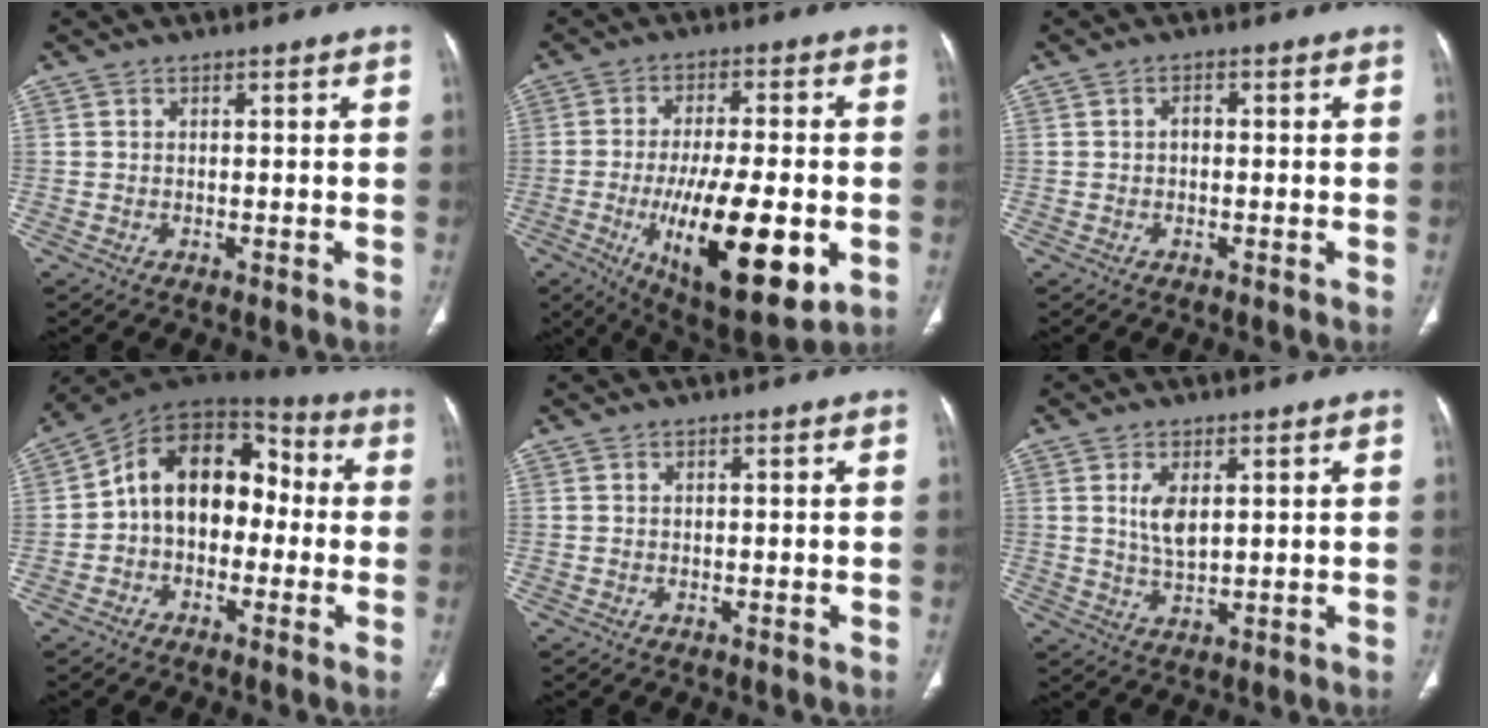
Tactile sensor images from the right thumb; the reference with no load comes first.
{"total": 20.7, "force": [-5.5, 6.9, 18.7], "torque": [-0.301, -0.013, -0.072]}
{"total": 1.1, "force": [-0.2, 0.7, 0.8], "torque": [-0.009, 0.004, -0.007]}
{"total": 14.8, "force": [-0.9, 10.5, 10.4], "torque": [-0.126, 0.055, -0.032]}
{"total": 0.0}
{"total": 5.0, "force": [1.5, 2.4, 4.1], "torque": [-0.078, -0.011, 0.034]}